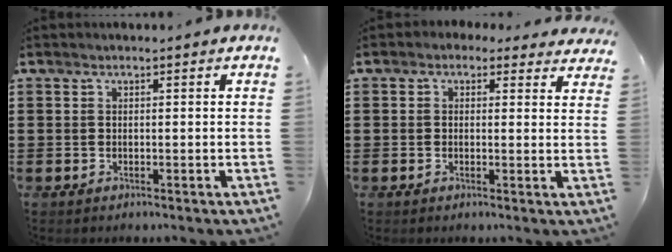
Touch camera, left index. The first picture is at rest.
{"total": 1.6, "force": [1.1, 1.0, 0.5], "torque": [-0.015, 0.006, 0.019]}